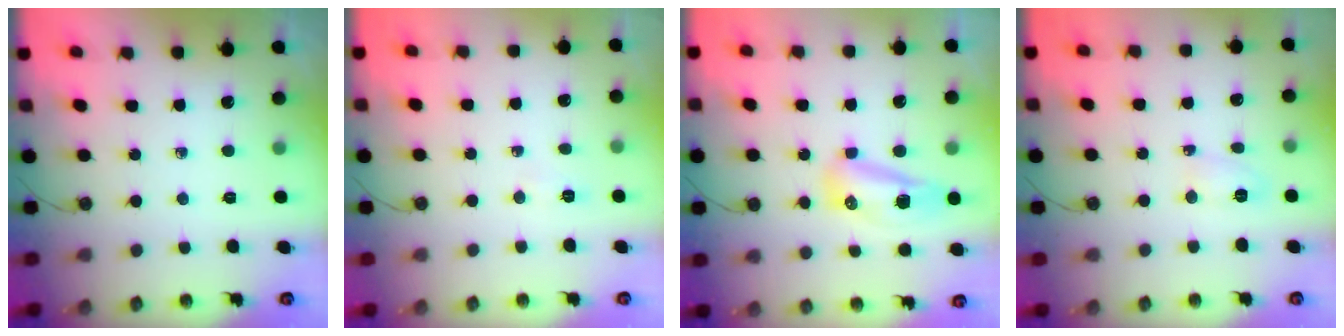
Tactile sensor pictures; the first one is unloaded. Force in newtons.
{"total": 4.5, "press": 2.4, "slide": 3.8}
{"total": 17.6, "press": 11.8, "slide": 13.1}
{"total": 3.8, "press": 3.7, "slide": 1.0}